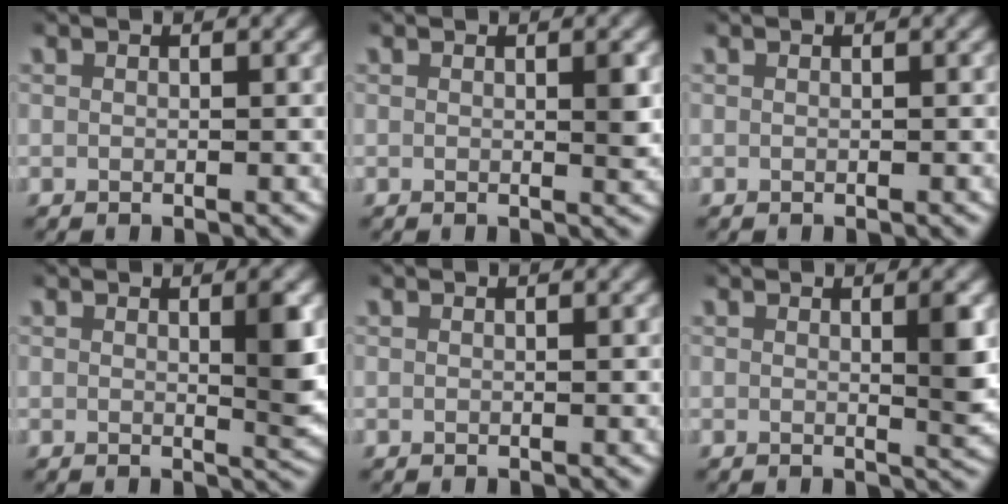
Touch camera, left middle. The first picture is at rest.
{"total": 1.1, "force": [0.3, 0.1, 1.0], "torque": [-0.007, -0.004, 0.004]}
{"total": 0.0}
{"total": 2.8, "force": [0.6, 0.5, 2.7], "torque": [-0.028, -0.009, 0.010]}
{"total": 0.0}
{"total": 2.3, "force": [0.5, 0.3, 2.2], "torque": [-0.022, -0.008, 0.008]}